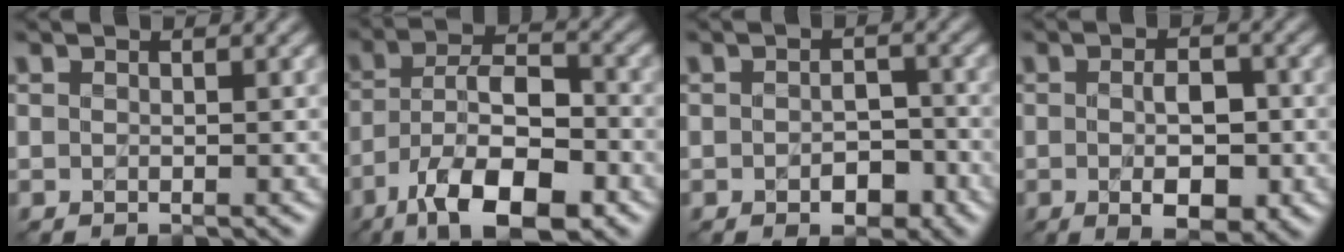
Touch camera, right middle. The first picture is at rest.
{"total": 11.1, "force": [-6.1, 4.6, 8.1], "torque": [-0.145, 0.000, -0.111]}
{"total": 3.0, "force": [-1.2, 1.7, 2.1], "torque": [-0.027, 0.002, -0.017]}
{"total": 4.4, "force": [-0.8, 1.9, 3.9], "torque": [-0.061, -0.003, -0.011]}